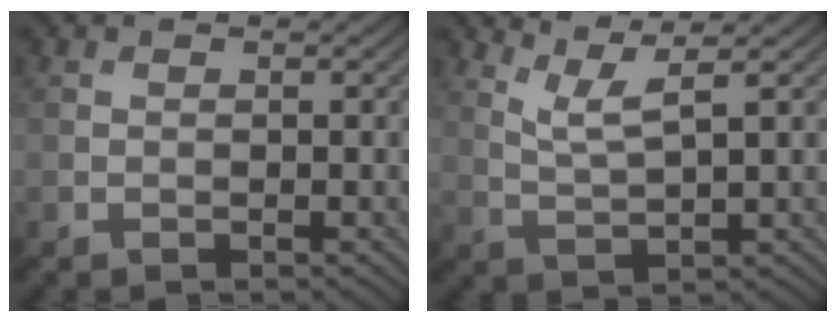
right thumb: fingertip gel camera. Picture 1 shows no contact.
{"total": 4.1, "force": [2.7, 0.5, 3.0], "torque": [-0.065, 0.001, 0.065]}